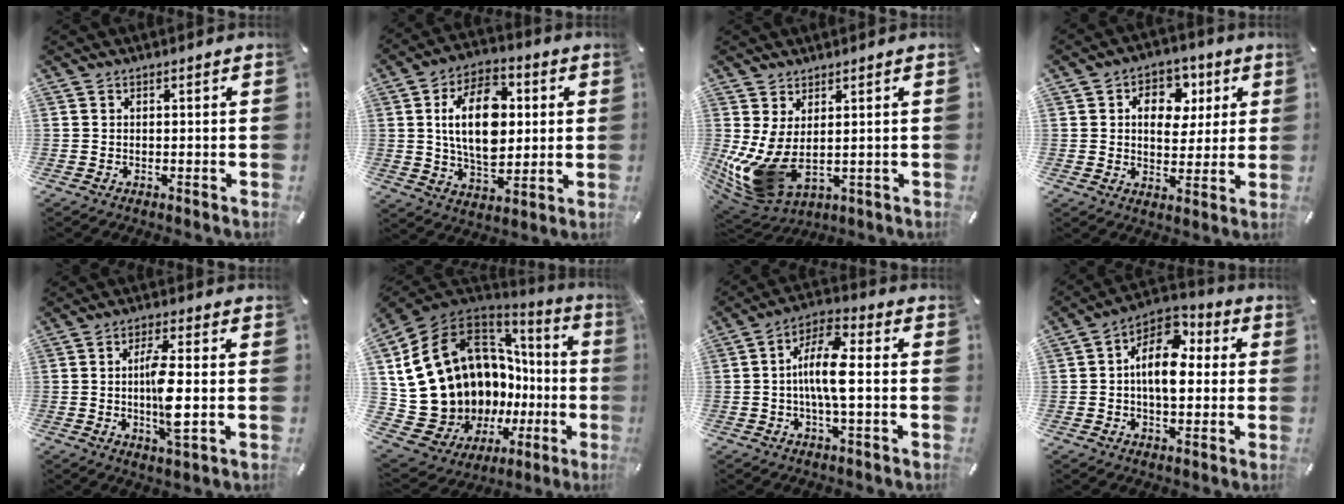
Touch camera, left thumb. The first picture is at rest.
{"total": 16.5, "force": [2.3, 10.5, 12.5], "torque": [-0.239, 0.006, 0.037]}
{"total": 10.4, "force": [-0.9, 5.9, 8.5], "torque": [-0.191, -0.018, -0.006]}
{"total": 10.1, "force": [2.9, 8.0, 5.4], "torque": [-0.065, -0.009, 0.047]}
{"total": 8.9, "force": [-0.5, 2.0, 8.6], "torque": [-0.169, -0.009, -0.011]}
{"total": 18.7, "force": [1.0, 14.2, 12.1], "torque": [-0.205, -0.083, 0.085]}
{"total": 11.2, "force": [-0.8, 3.6, 10.5], "torque": [-0.209, 0.003, -0.017]}
{"total": 12.4, "force": [1.2, 8.3, 9.1], "torque": [-0.158, -0.012, 0.021]}